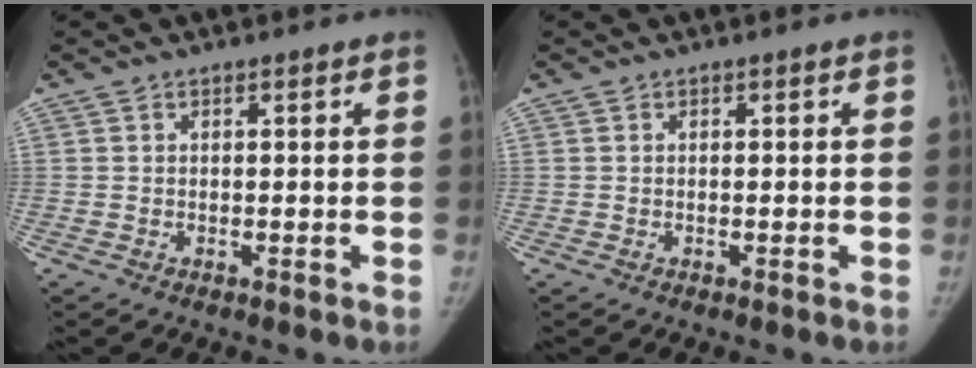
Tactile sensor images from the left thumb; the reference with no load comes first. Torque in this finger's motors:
{"motor_torque": [-0.19, 0.20, 0.43, -0.40, 0.00]}